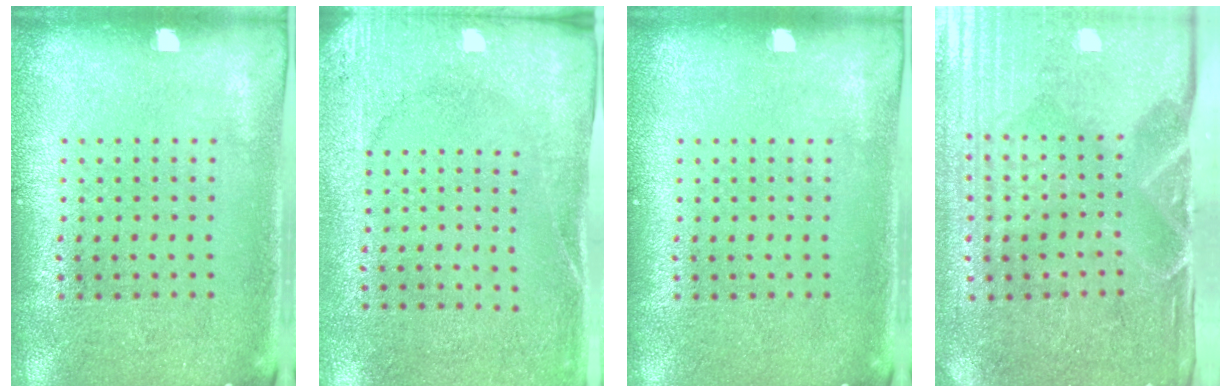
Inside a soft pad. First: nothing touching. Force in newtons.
{"total": 2.7, "press": 2.2, "slide": 1.7}
{"total": 0.0}
{"total": 4.8, "press": 4.2, "slide": 2.4}